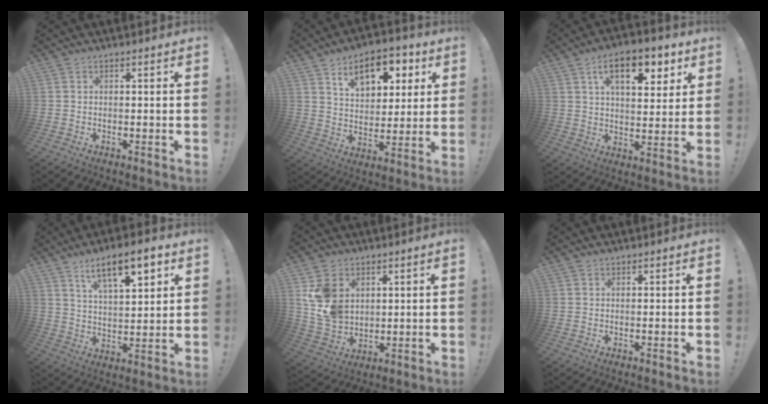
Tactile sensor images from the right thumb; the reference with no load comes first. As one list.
[{"total": 13.7, "force": [7.3, 8.0, 8.3], "torque": [-0.113, -0.034, 0.125]}, {"total": 14.1, "force": [6.9, 6.8, 10.2], "torque": [-0.144, -0.022, 0.113]}, {"total": 12.8, "force": [7.5, 4.1, 9.6], "torque": [-0.141, -0.033, 0.120]}, {"total": 11.3, "force": [4.4, 8.9, 5.3], "torque": [-0.099, -0.018, 0.091]}, {"total": 0.5, "force": [0.5, 0.2, 0.1], "torque": [0.000, -0.001, 0.009]}]